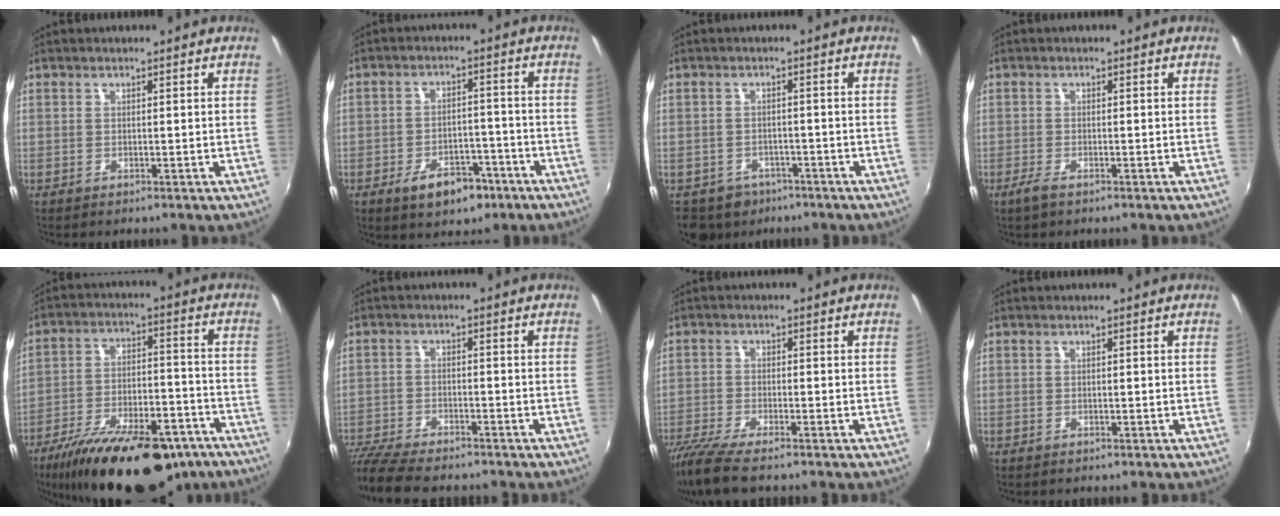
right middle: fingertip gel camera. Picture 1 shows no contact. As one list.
[{"total": 8.0, "force": [-4.8, 4.5, 4.6], "torque": [-0.091, 0.009, -0.060]}, {"total": 6.2, "force": [-4.1, 4.5, 1.1], "torque": [-0.040, 0.006, -0.060]}, {"total": 2.3, "force": [-1.6, 0.5, 1.5], "torque": [-0.039, -0.005, -0.034]}, {"total": 26.1, "force": [-19.2, 9.8, 14.7], "torque": [-0.257, -0.019, -0.277]}, {"total": 12.1, "force": [-10.6, 2.7, 5.3], "torque": [-0.133, -0.035, -0.188]}, {"total": 9.8, "force": [-8.1, 1.4, 5.3], "torque": [-0.131, -0.038, -0.150]}, {"total": 0.6, "force": [-0.6, 0.2, 0.1], "torque": [-0.006, -0.002, -0.011]}]